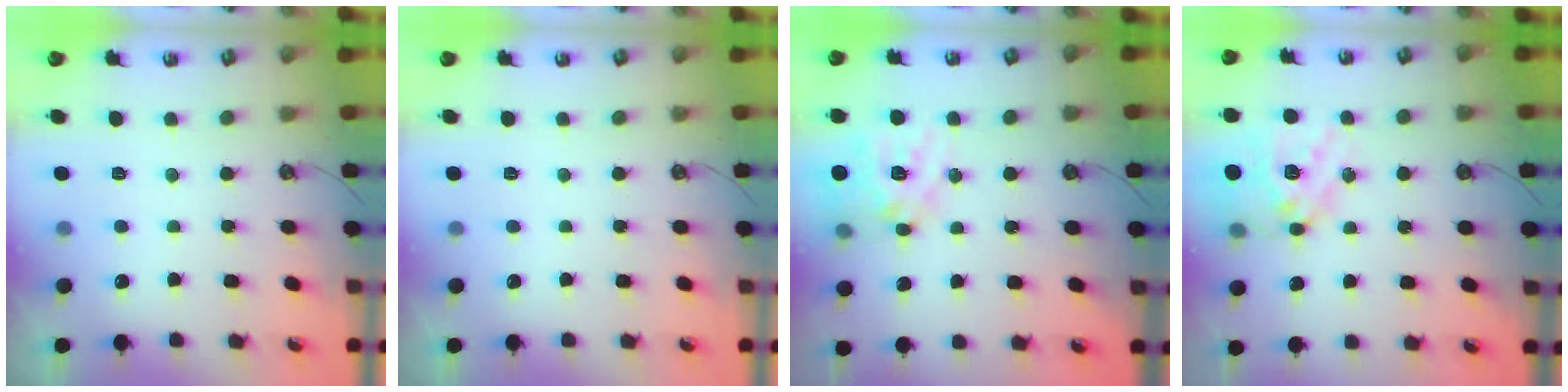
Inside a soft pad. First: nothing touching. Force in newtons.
{"total": 0.0}
{"total": 15.1, "press": 15.1, "slide": 1.3}
{"total": 17.8, "press": 17.7, "slide": 1.7}